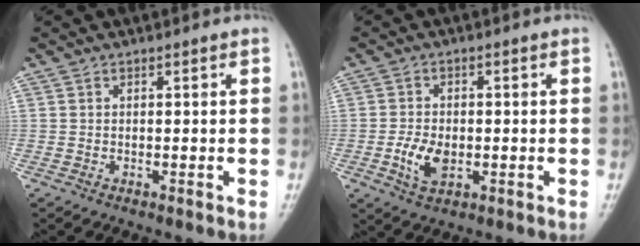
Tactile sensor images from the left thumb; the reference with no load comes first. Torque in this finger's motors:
{"motor_torque": [-0.50, 0.51, 0.29, -0.11, 0.00]}